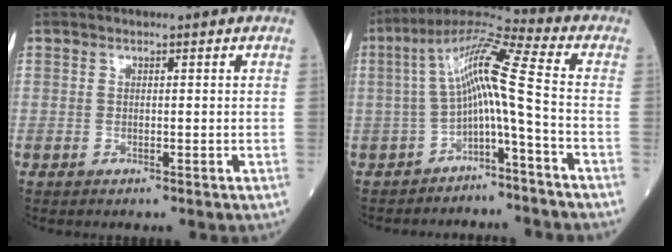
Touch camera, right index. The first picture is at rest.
{"total": 9.7, "force": [-1.8, -0.1, 9.6], "torque": [-0.175, 0.040, -0.034]}